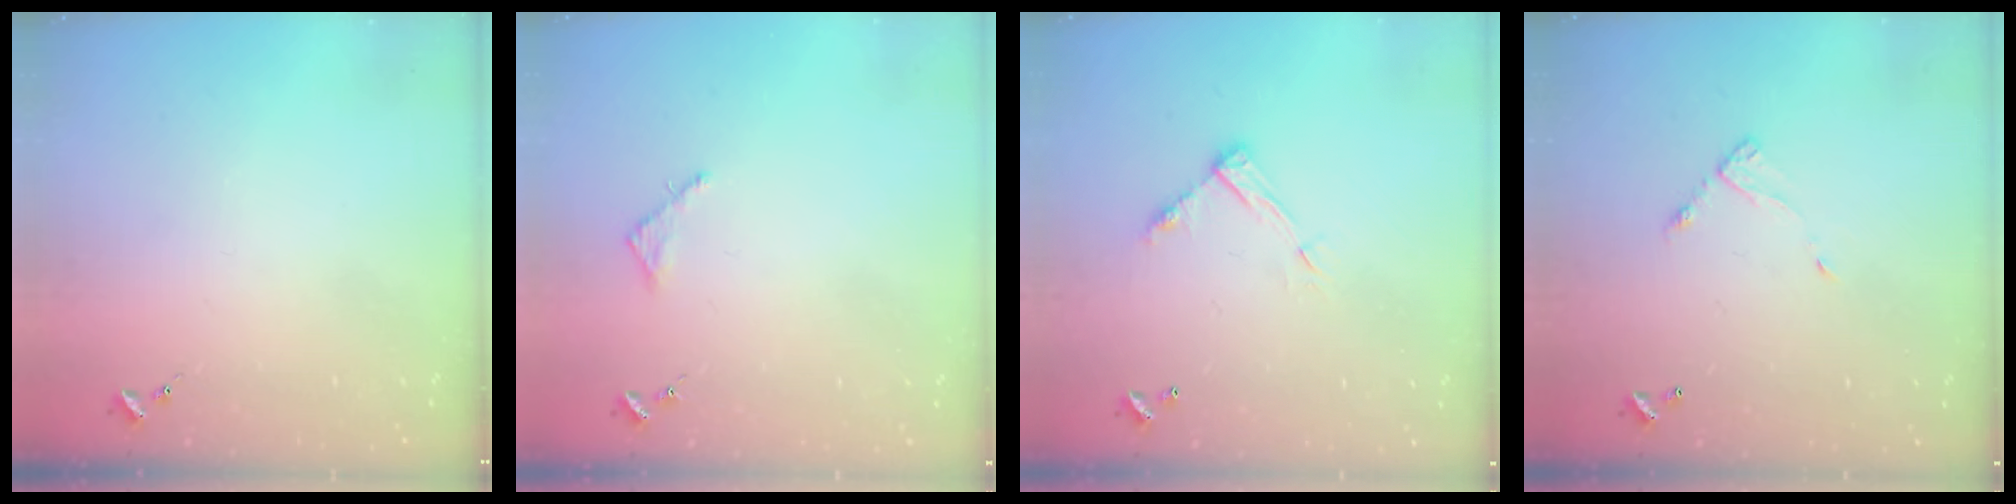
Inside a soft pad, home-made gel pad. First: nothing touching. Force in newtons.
{"total": 2.5, "press": 2.5, "slide": 0.2}
{"total": 9.2, "press": 9.2, "slide": 0.1}
{"total": 5.8, "press": 5.8, "slide": 0.3}